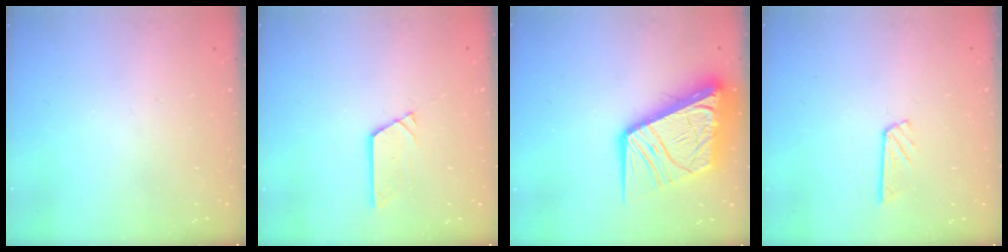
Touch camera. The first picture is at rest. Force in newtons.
{"total": 2.7, "press": 2.7, "slide": 0.0}
{"total": 21.9, "press": 21.8, "slide": 2.9}
{"total": 5.7, "press": 5.7, "slide": 0.2}